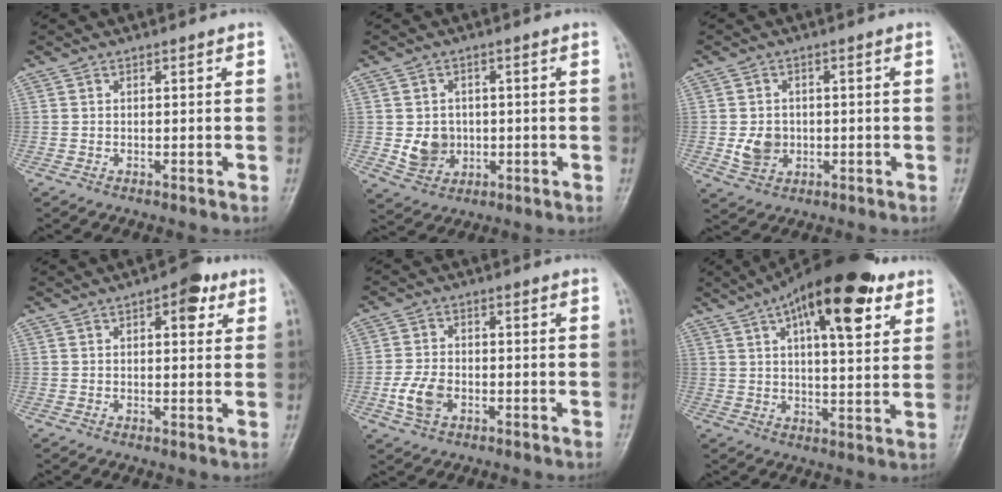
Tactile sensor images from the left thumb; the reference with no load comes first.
{"total": 6.1, "force": [-0.5, 5.3, 2.9], "torque": [-0.023, 0.003, -0.001]}
{"total": 5.3, "force": [-0.7, 4.5, 2.8], "torque": [-0.033, 0.001, -0.008]}
{"total": 5.9, "force": [2.7, 2.8, 4.4], "torque": [-0.036, -0.005, 0.027]}
{"total": 5.8, "force": [-2.0, 3.8, 3.9], "torque": [-0.077, 0.006, -0.040]}
{"total": 19.8, "force": [10.3, 7.3, 15.3], "torque": [-0.218, -0.013, 0.154]}